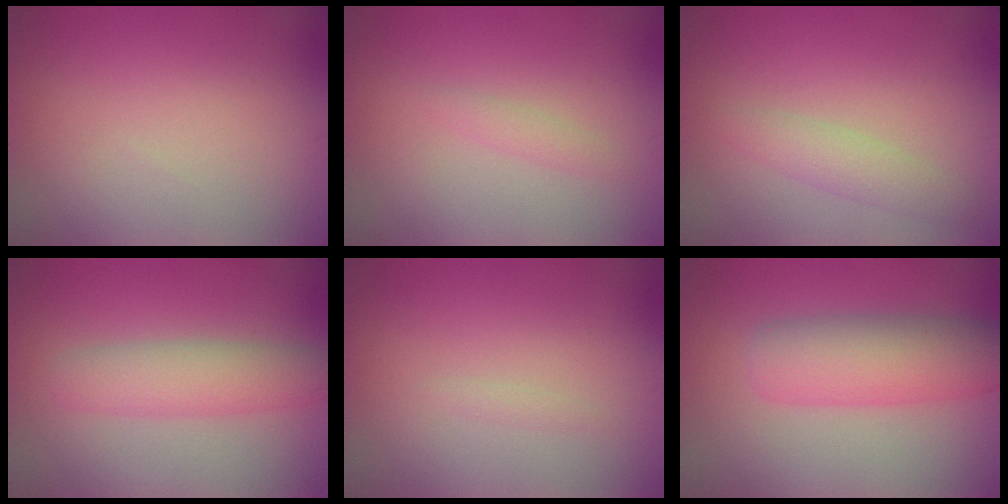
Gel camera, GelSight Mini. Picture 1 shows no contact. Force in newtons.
{"total": 1.0, "press": 1.0, "slide": 0.0}
{"total": 1.3, "press": 1.3, "slide": 0.3}
{"total": 3.7, "press": 3.7, "slide": 0.1}
{"total": 0.5, "press": 0.5, "slide": 0.1}
{"total": 5.6, "press": 5.6, "slide": 0.1}